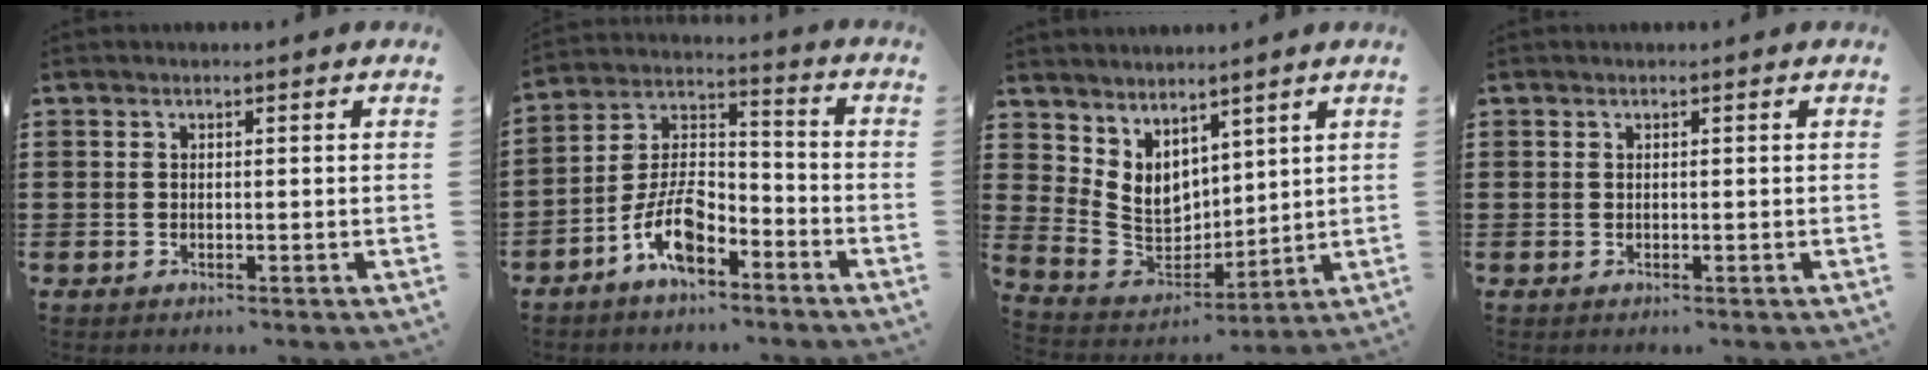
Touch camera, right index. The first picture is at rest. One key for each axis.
{"total": 9.3, "fx": -6.1, "fy": 4.0, "fz": 5.8, "tx": -0.135, "ty": 0.006, "tz": -0.121}
{"total": 5.9, "fx": 3.2, "fy": 4.5, "fz": 2.0, "tx": -0.076, "ty": -0.023, "tz": 0.064}
{"total": 0.0}